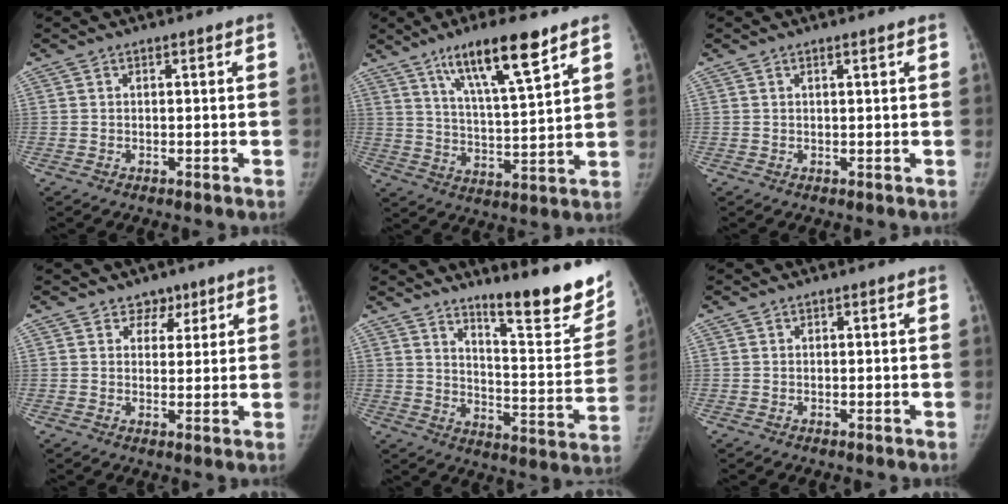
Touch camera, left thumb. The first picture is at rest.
{"total": 14.1, "force": [8.9, 2.3, 10.8], "torque": [-0.177, -0.042, 0.158]}
{"total": 0.9, "force": [0.6, -0.1, 0.7], "torque": [-0.013, -0.001, 0.011]}
{"total": 3.4, "force": [2.4, 2.4, 0.6], "torque": [0.018, -0.012, 0.032]}
{"total": 20.5, "force": [14.6, 4.3, 13.7], "torque": [-0.151, -0.113, 0.208]}
{"total": 0.0}